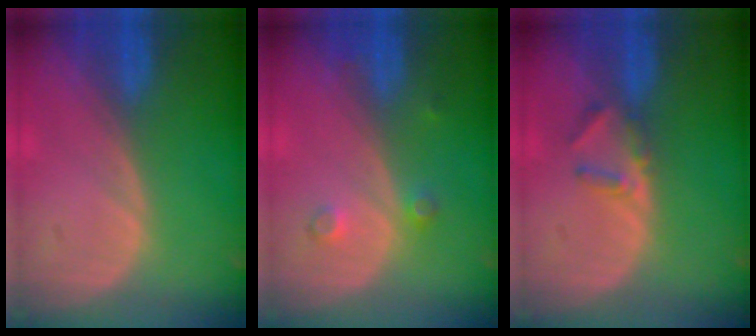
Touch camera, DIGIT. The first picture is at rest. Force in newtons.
{"total": 2.5, "press": 2.1, "slide": 1.3}
{"total": 2.9, "press": 2.6, "slide": 1.1}